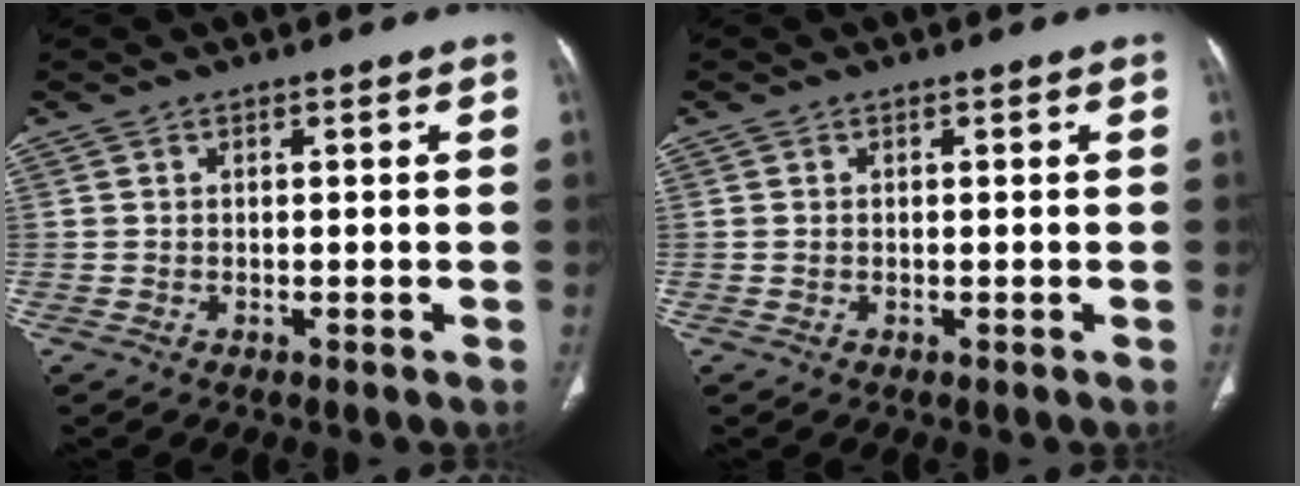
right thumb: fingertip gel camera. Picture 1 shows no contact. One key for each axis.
{"total": 0.0}